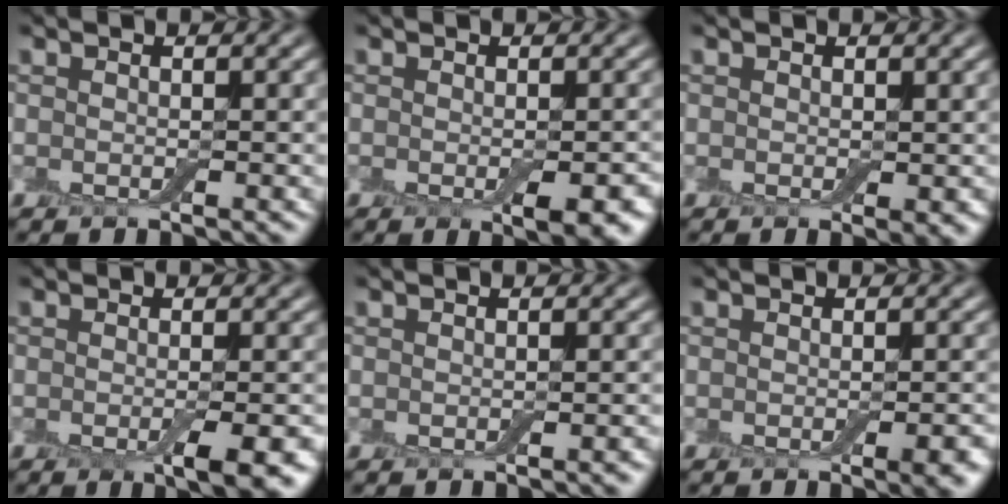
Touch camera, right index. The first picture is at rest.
{"total": 3.5, "force": [-1.1, 0.8, 3.2], "torque": [-0.049, -0.013, -0.008]}
{"total": 1.1, "force": [-0.2, 0.3, 1.1], "torque": [-0.013, -0.006, -0.003]}
{"total": 4.3, "force": [-1.6, 1.0, 3.9], "torque": [-0.057, -0.008, -0.020]}
{"total": 0.8, "force": [-0.4, 0.0, 0.7], "torque": [-0.008, 0.001, -0.003]}
{"total": 2.8, "force": [-1.1, 0.7, 2.5], "torque": [-0.031, -0.003, -0.014]}